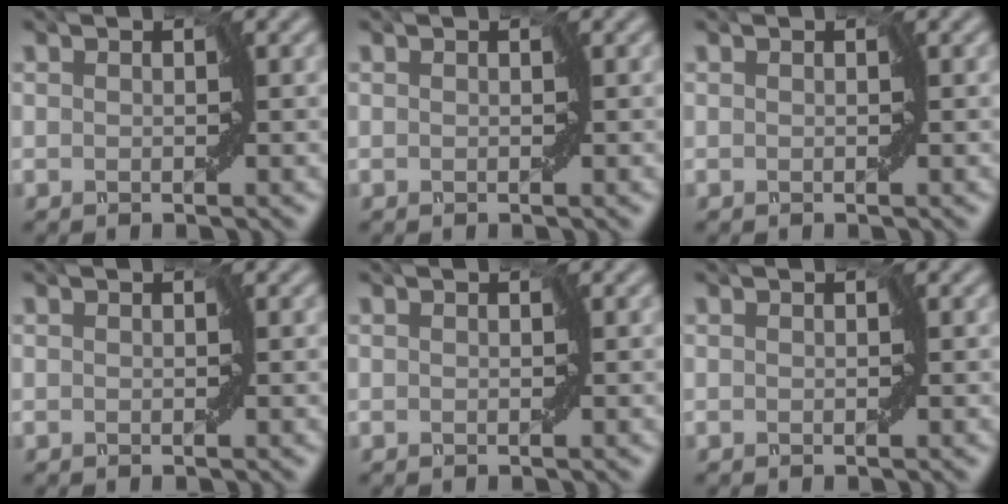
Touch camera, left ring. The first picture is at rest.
{"total": 0.0}
{"total": 0.0}
{"total": 0.0}
{"total": 0.0}
{"total": 0.0}